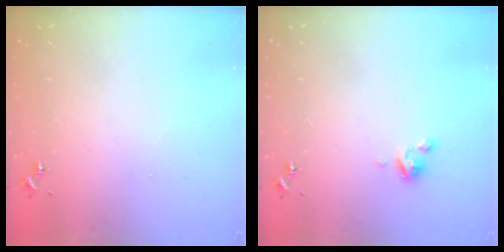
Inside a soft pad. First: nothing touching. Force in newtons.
{"total": 4.8, "press": 4.8, "slide": 0.3}